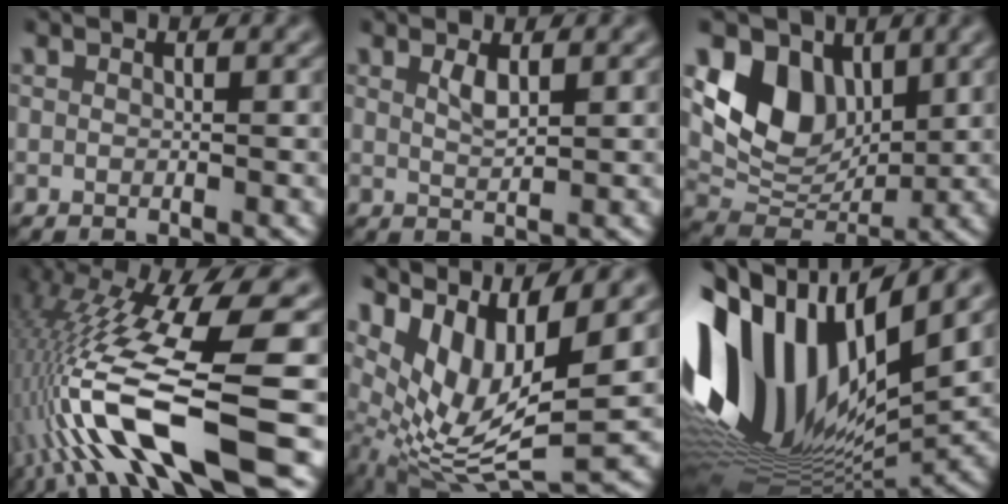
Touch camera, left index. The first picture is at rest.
{"total": 0.9, "force": [0.2, 0.0, 0.9], "torque": [-0.018, 0.001, 0.012]}
{"total": 6.4, "force": [2.2, 4.7, 3.7], "torque": [-0.062, -0.011, 0.047]}
{"total": 14.9, "force": [-4.5, 2.6, 14.0], "torque": [-0.279, 0.013, -0.059]}
{"total": 9.2, "force": [3.4, 3.1, 7.9], "torque": [-0.163, -0.002, 0.075]}
{"total": 15.7, "force": [2.7, 8.2, 13.2], "torque": [-0.271, 0.023, 0.047]}